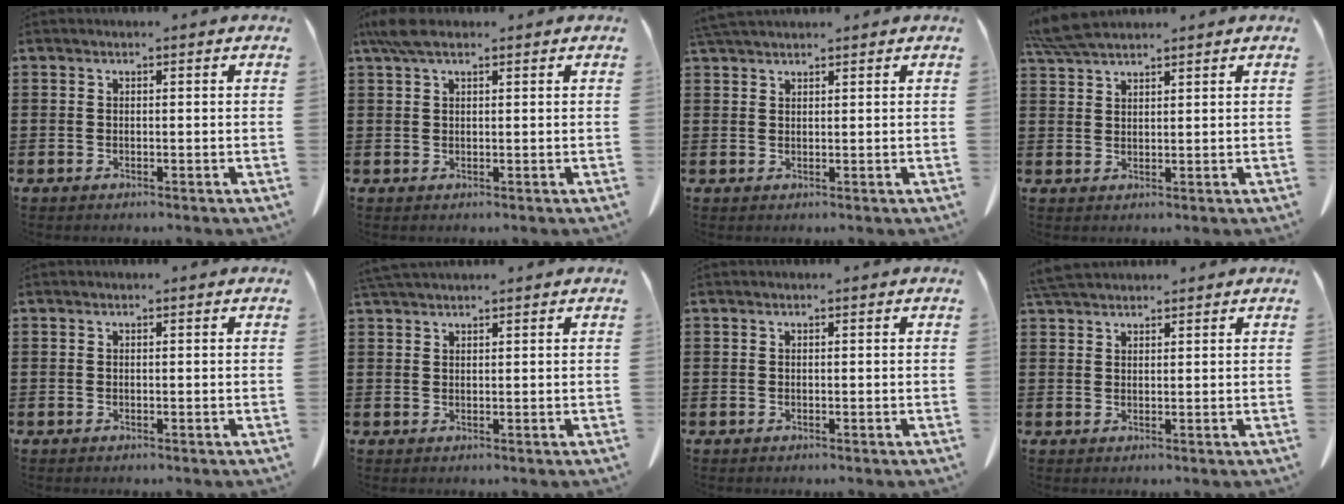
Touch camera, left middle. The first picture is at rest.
{"total": 3.7, "force": [2.3, 1.1, 2.7], "torque": [-0.060, 0.003, 0.043]}
{"total": 2.3, "force": [2.2, 0.3, 0.7], "torque": [-0.020, -0.001, 0.044]}
{"total": 4.9, "force": [4.3, 0.7, 2.2], "torque": [-0.057, -0.007, 0.084]}
{"total": 0.0}
{"total": 1.9, "force": [1.8, 0.2, 0.6], "torque": [-0.017, 0.000, 0.037]}
{"total": 0.0}
{"total": 3.4, "force": [3.1, 0.7, 1.2], "torque": [-0.032, -0.002, 0.062]}